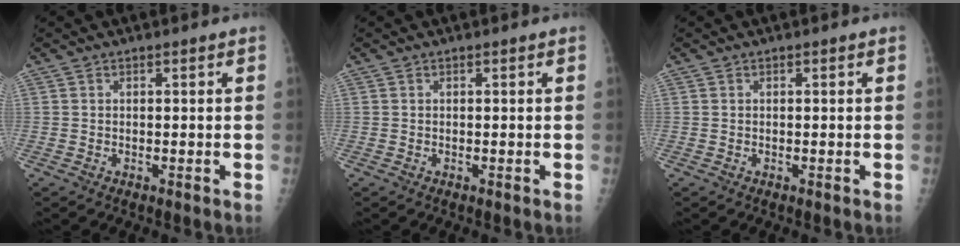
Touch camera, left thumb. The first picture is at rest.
{"total": 0.0}
{"total": 0.0}